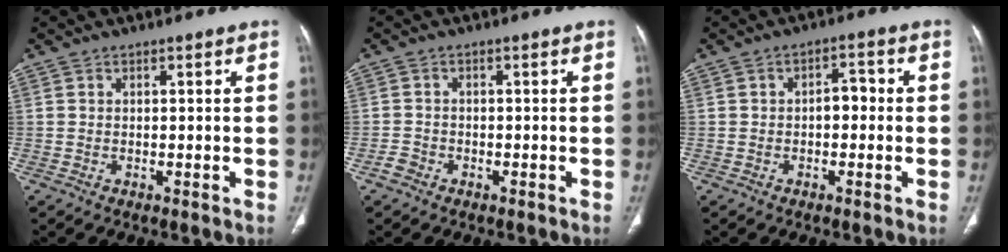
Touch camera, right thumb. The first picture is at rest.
{"total": 1.7, "force": [-1.1, 1.3, 0.3], "torque": [-0.009, 0.007, -0.024]}
{"total": 3.5, "force": [-0.4, 2.2, 2.7], "torque": [-0.026, 0.016, -0.013]}